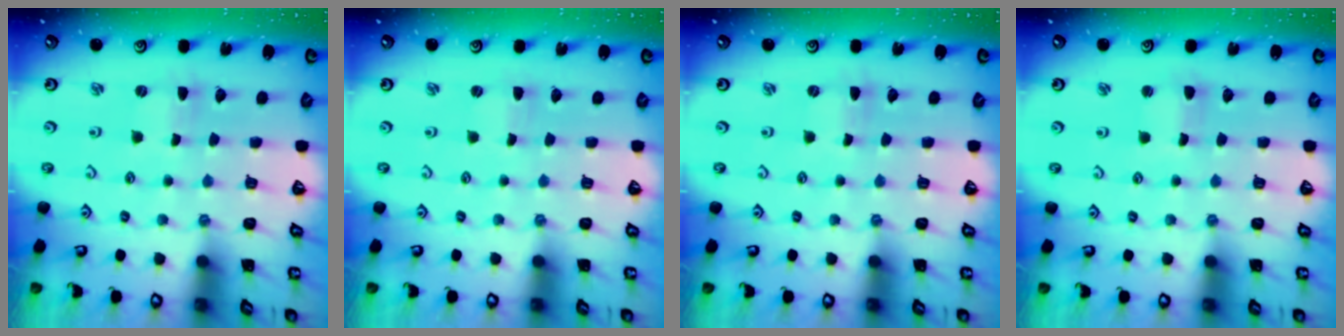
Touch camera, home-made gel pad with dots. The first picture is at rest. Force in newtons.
{"total": 0.0}
{"total": 0.0}
{"total": 0.8, "press": 0.8, "slide": 0.2}